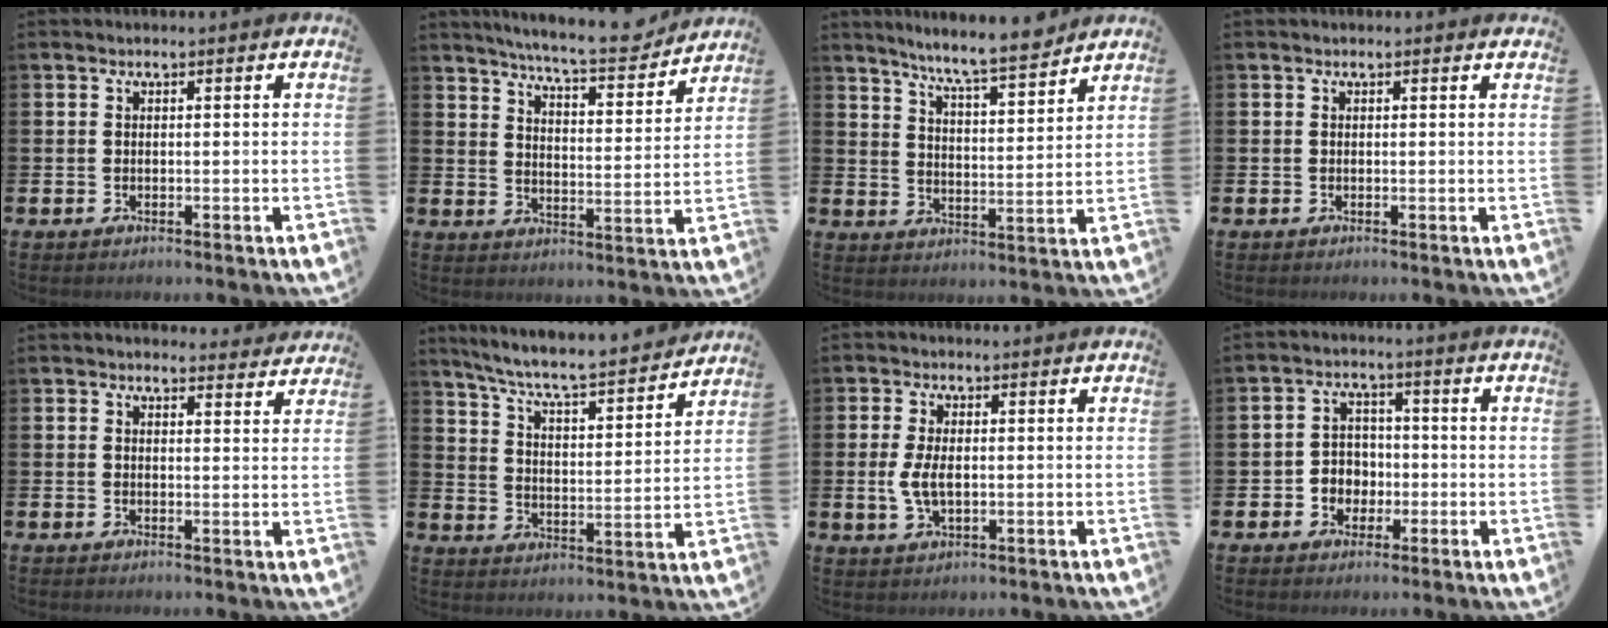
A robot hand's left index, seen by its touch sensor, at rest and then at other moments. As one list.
[{"total": 7.8, "force": [7.4, 0.4, 2.4], "torque": [-0.059, -0.047, 0.126]}, {"total": 7.6, "force": [7.1, 0.0, 2.5], "torque": [-0.067, -0.047, 0.124]}, {"total": 0.0}, {"total": 2.4, "force": [2.4, 0.6, 0.0], "torque": [0.004, -0.011, 0.041]}, {"total": 7.2, "force": [6.8, 0.5, 2.3], "torque": [-0.079, -0.055, 0.114]}, {"total": 4.2, "force": [0.0, 2.2, 3.6], "torque": [-0.075, 0.005, -0.004]}, {"total": 3.7, "force": [-0.8, 3.6, 0.8], "torque": [-0.018, 0.001, -0.024]}]